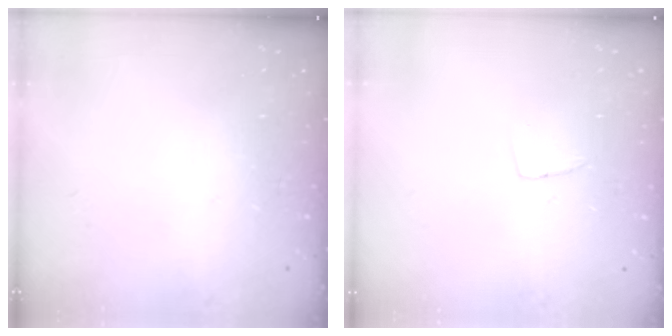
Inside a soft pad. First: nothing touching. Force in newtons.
{"total": 4.5, "press": 4.4, "slide": 0.3}